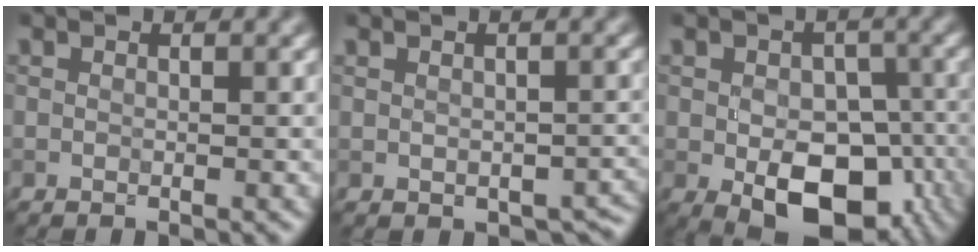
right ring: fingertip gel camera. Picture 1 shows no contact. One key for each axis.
{"total": 3.6, "fx": -0.8, "fy": 2.6, "fz": 2.3, "tx": -0.027, "ty": -0.017, "tz": 0.004}
{"total": 9.3, "fx": -2.9, "fy": 5.8, "fz": 6.7, "tx": -0.107, "ty": -0.020, "tz": -0.031}